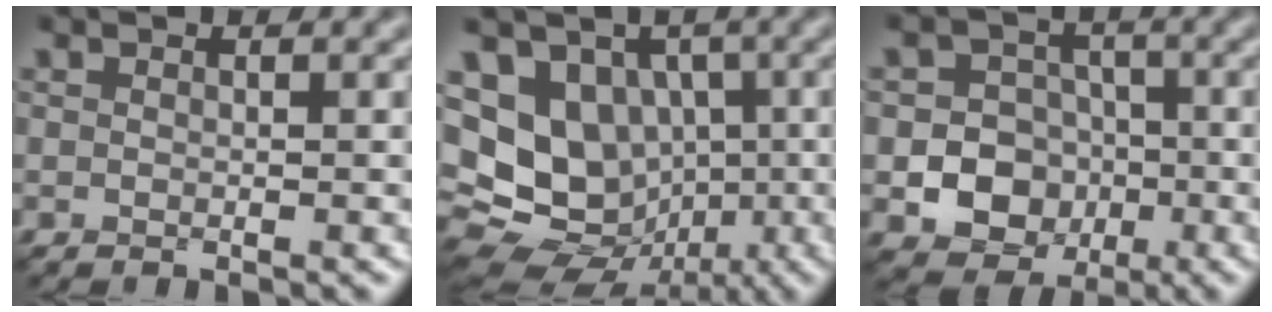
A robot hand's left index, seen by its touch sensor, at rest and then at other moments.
{"total": 13.8, "force": [-0.5, 11.8, 7.0], "torque": [-0.143, 0.021, -0.015]}
{"total": 10.1, "force": [-3.3, 8.9, 3.4], "torque": [-0.030, -0.019, -0.075]}